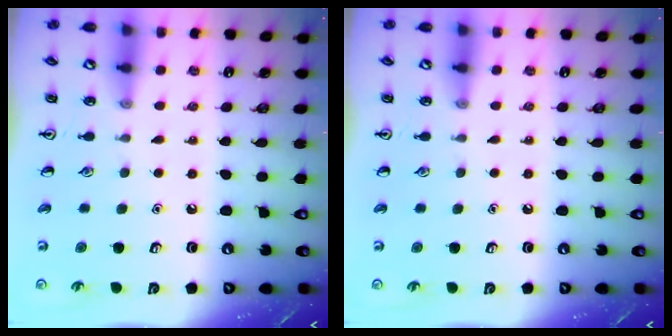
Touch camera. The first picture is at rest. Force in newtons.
{"total": 0.0}